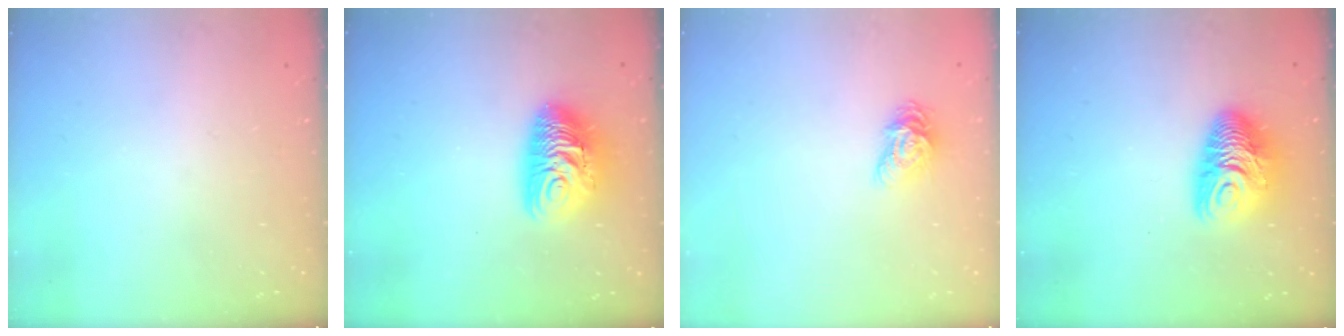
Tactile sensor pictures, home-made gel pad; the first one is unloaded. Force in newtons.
{"total": 11.5, "press": 11.4, "slide": 1.0}
{"total": 7.6, "press": 7.6, "slide": 0.3}
{"total": 10.9, "press": 10.8, "slide": 1.2}